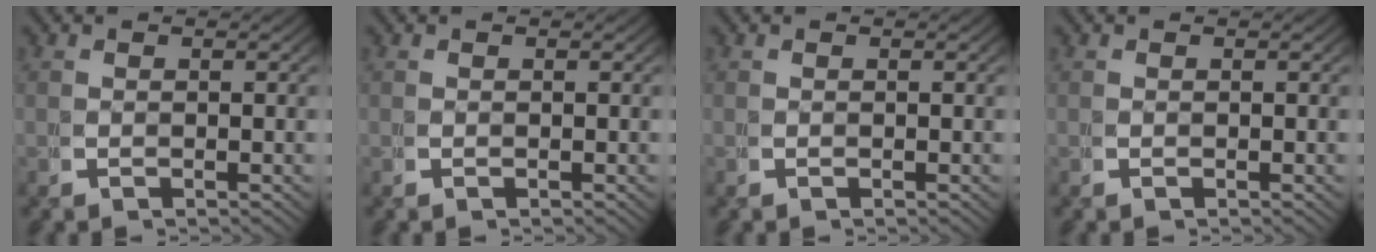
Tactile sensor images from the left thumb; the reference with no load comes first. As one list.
[{"total": 0.0}, {"total": 0.0}, {"total": 0.0}]